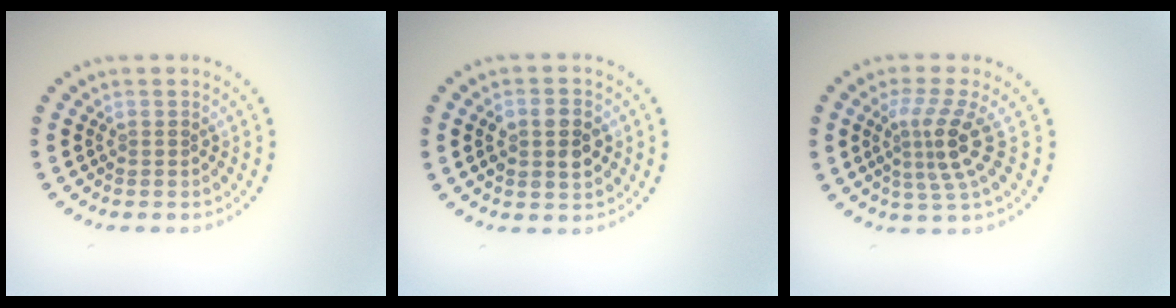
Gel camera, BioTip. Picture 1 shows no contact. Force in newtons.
{"total": 3.4, "press": 3.4, "slide": 0.3}
{"total": 3.7, "press": 2.6, "slide": 2.6}